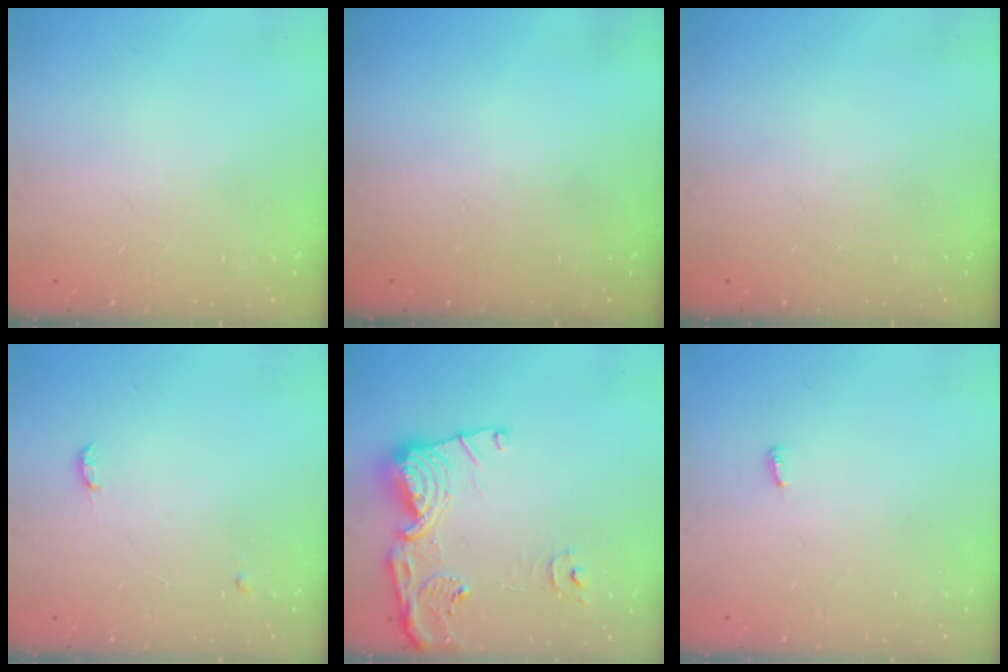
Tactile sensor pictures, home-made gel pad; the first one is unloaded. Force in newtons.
{"total": 0.0}
{"total": 0.0}
{"total": 7.8, "press": 4.4, "slide": 6.4}
{"total": 16.3, "press": 16.2, "slide": 1.5}
{"total": 2.6, "press": 2.6, "slide": 0.2}